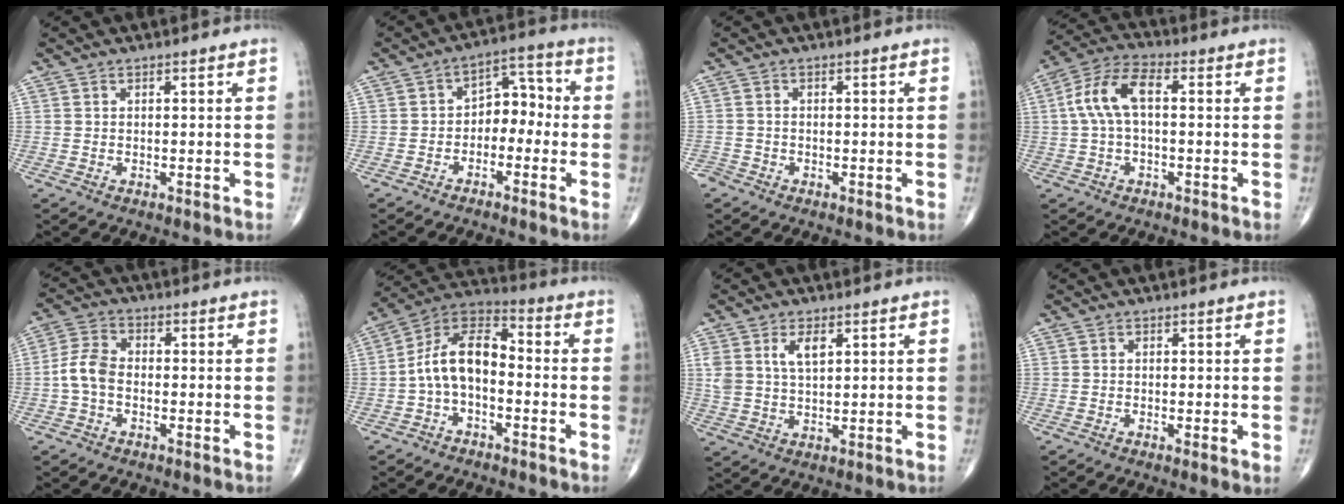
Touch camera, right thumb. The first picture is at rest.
{"total": 7.0, "force": [-1.8, 4.8, 4.8], "torque": [-0.038, 0.043, -0.044]}
{"total": 1.5, "force": [-1.2, 1.0, -0.1], "torque": [0.005, 0.003, -0.027]}
{"total": 9.1, "force": [0.8, 4.5, 7.9], "torque": [-0.170, 0.034, 0.009]}
{"total": 5.6, "force": [-1.2, 3.6, 4.1], "torque": [-0.085, 0.019, -0.034]}
{"total": 11.0, "force": [-2.0, 6.3, 8.8], "torque": [-0.151, 0.048, -0.051]}
{"total": 5.4, "force": [2.3, 2.7, 4.1], "torque": [-0.076, -0.006, 0.049]}
{"total": 1.6, "force": [-0.2, 0.2, 1.6], "torque": [-0.033, -0.007, -0.007]}